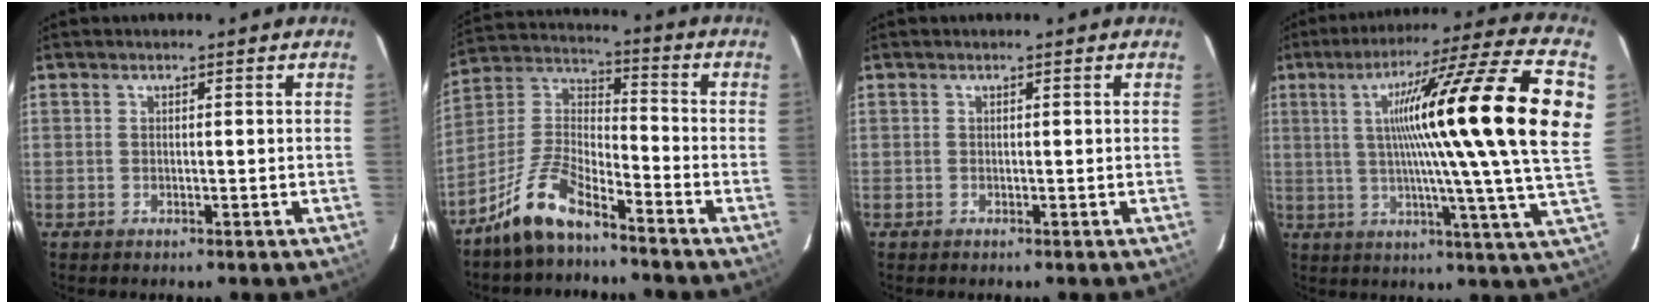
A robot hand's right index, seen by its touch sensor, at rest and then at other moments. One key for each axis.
{"total": 10.1, "fx": -7.9, "fy": 2.6, "fz": 5.7, "tx": -0.130, "ty": 0.012, "tz": -0.155}
{"total": 0.0}
{"total": 26.4, "fx": 5.0, "fy": -1.1, "fz": 25.9, "tx": -0.329, "ty": 0.031, "tz": 0.062}